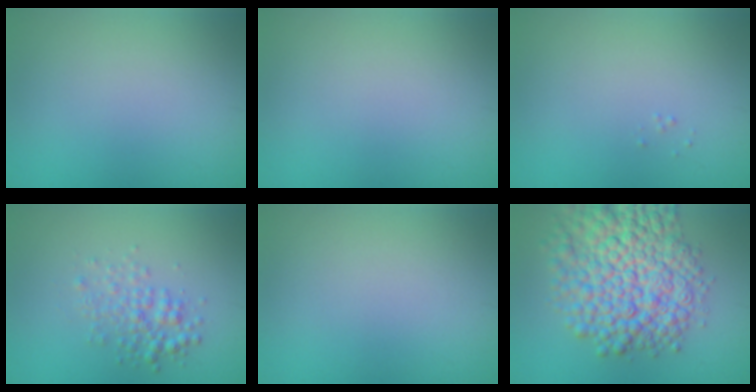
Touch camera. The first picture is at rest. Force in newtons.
{"total": 0.0}
{"total": 0.0}
{"total": 2.5, "press": 2.5, "slide": 0.0}
{"total": 0.0}
{"total": 10.6, "press": 10.6, "slide": 0.3}